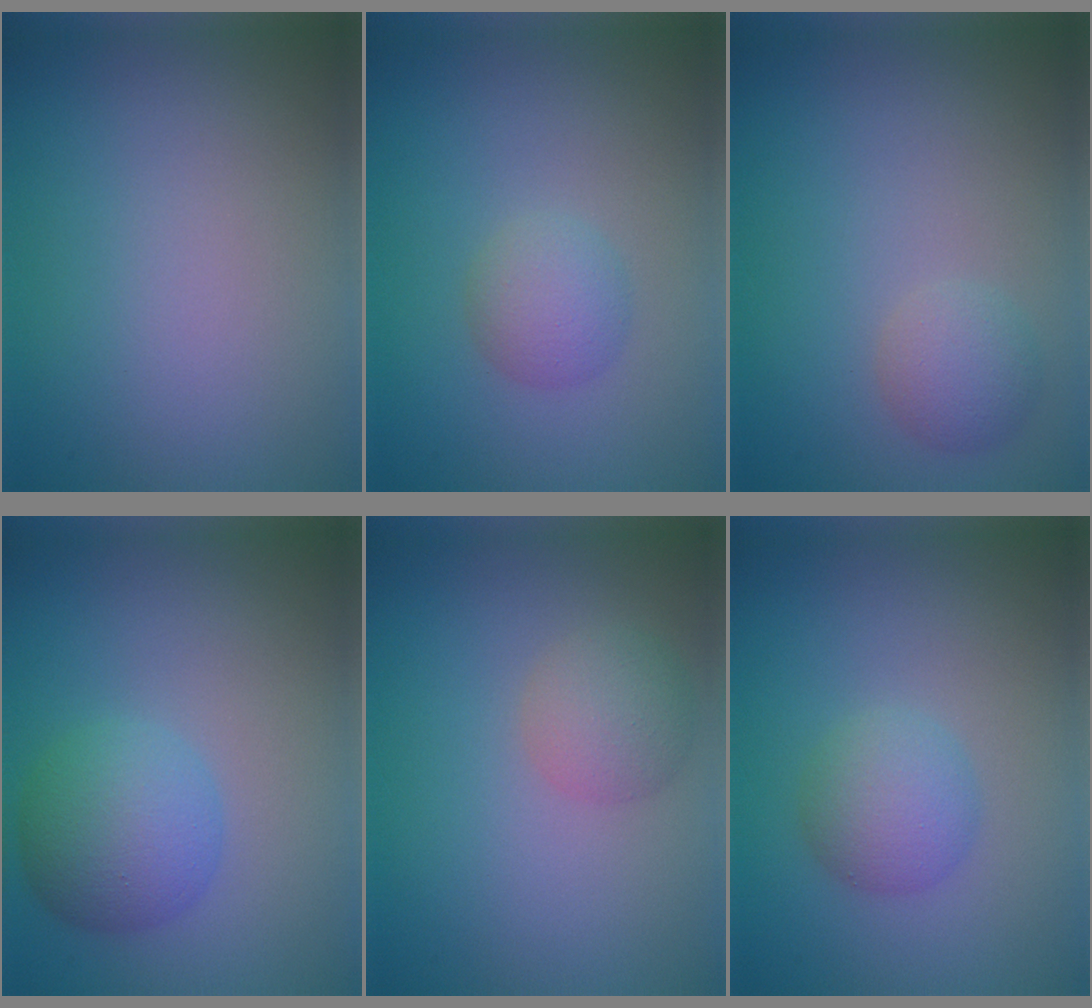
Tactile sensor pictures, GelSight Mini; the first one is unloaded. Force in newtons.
{"total": 2.2, "press": 2.2, "slide": 0.1}
{"total": 2.1, "press": 2.1, "slide": 0.0}
{"total": 4.6, "press": 4.6, "slide": 0.1}
{"total": 2.6, "press": 2.6, "slide": 0.1}
{"total": 2.9, "press": 2.9, "slide": 0.1}